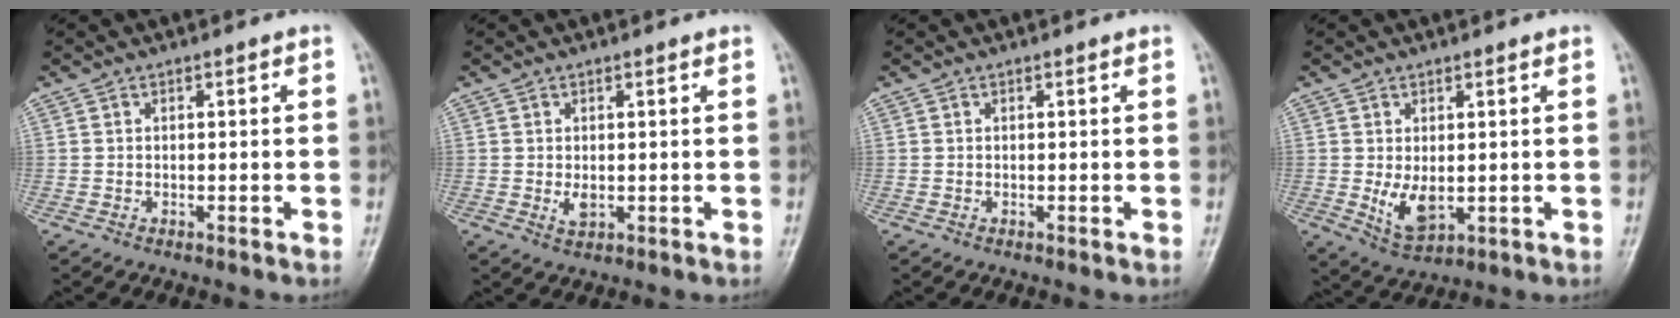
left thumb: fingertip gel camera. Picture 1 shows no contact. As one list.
[{"total": 2.1, "force": [0.2, 1.1, 1.7], "torque": [-0.030, -0.006, 0.008]}, {"total": 0.0}, {"total": 5.4, "force": [0.2, 2.9, 4.6], "torque": [-0.072, -0.015, 0.018]}]